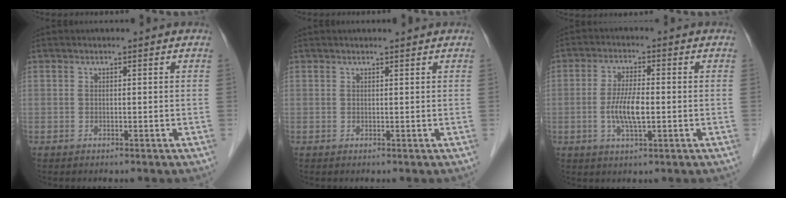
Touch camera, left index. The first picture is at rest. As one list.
[{"total": 1.0, "force": [0.9, 0.0, 0.4], "torque": [-0.007, 0.005, 0.012]}, {"total": 5.9, "force": [-1.5, 1.2, 5.5], "torque": [-0.116, -0.009, -0.028]}]